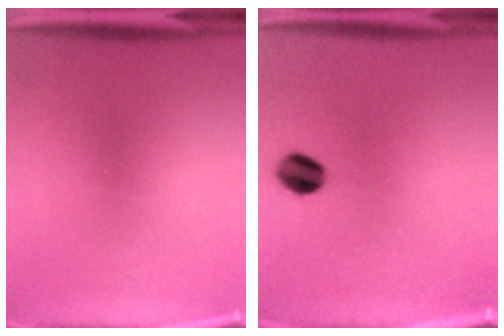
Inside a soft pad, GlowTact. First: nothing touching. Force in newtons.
{"total": 6.2}